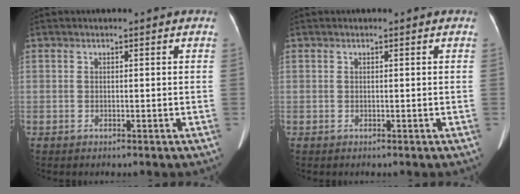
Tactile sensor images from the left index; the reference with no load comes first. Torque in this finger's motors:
{"motor_torque": [0.03, -0.01, 0.00, 0.00]}